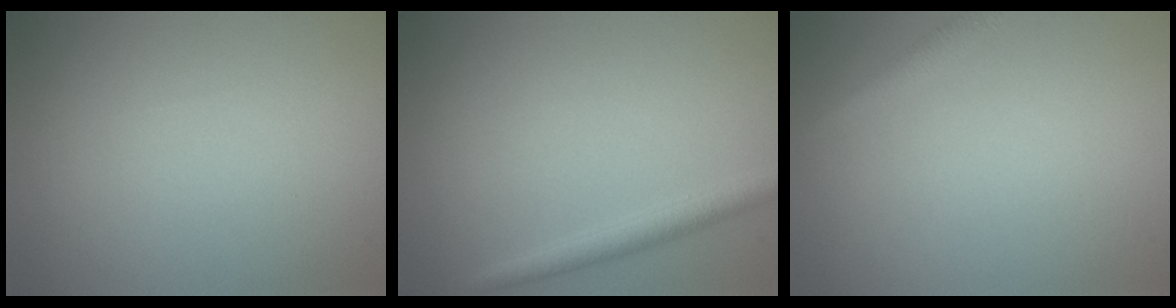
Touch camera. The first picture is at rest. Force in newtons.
{"total": 2.2, "press": 2.2, "slide": 0.1}
{"total": 1.8, "press": 1.8, "slide": 0.1}